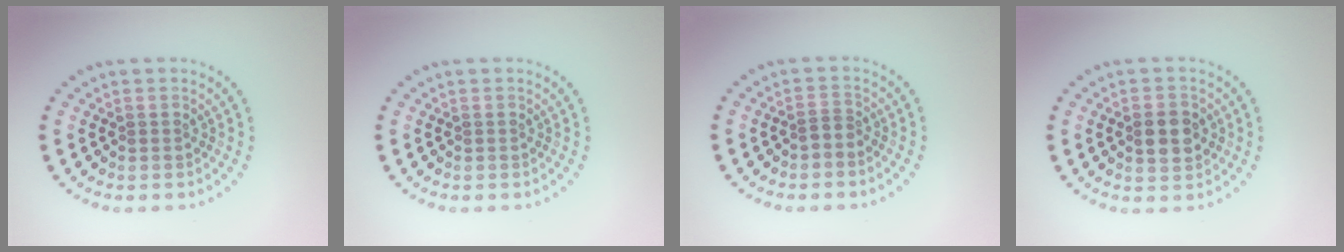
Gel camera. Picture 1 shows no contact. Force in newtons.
{"total": 0.0}
{"total": 0.9, "press": 0.7, "slide": 0.7}
{"total": 3.4, "press": 3.4, "slide": 0.2}